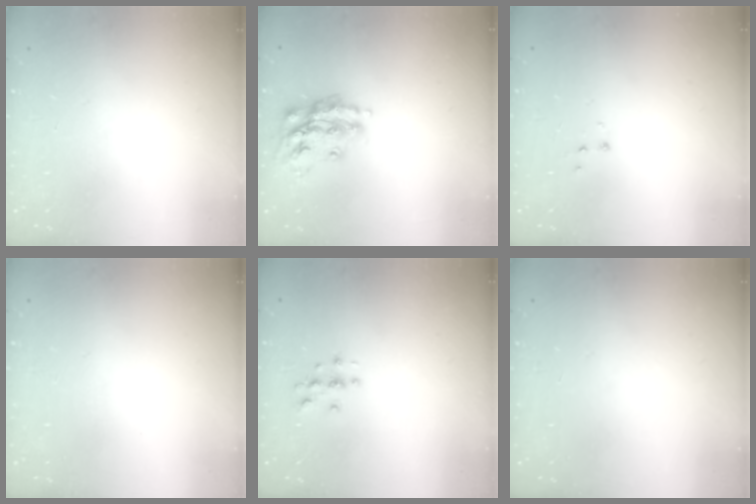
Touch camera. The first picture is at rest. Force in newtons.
{"total": 15.1, "press": 15.0, "slide": 1.0}
{"total": 3.5, "press": 3.4, "slide": 0.5}
{"total": 0.0}
{"total": 2.9, "press": 2.9, "slide": 0.3}
{"total": 0.0}